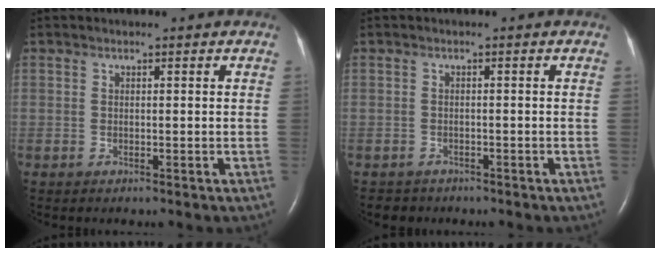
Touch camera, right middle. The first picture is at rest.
{"total": 1.9, "force": [-1.6, 1.0, -0.3], "torque": [-0.001, 0.002, -0.026]}